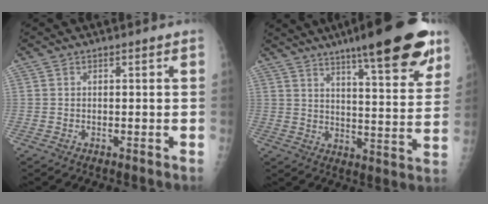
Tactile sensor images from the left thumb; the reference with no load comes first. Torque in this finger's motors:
{"motor_torque": [3.88, 1.13, 1.56, -1.22, 0.10]}